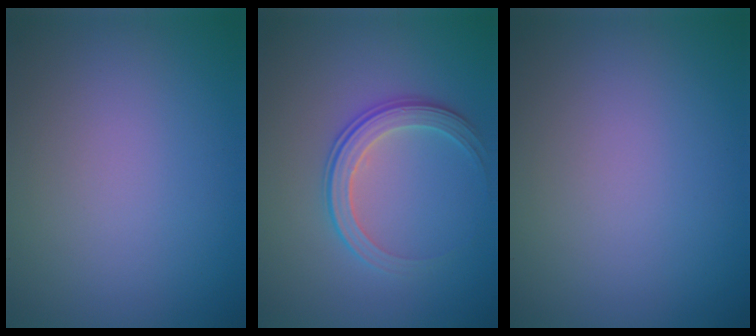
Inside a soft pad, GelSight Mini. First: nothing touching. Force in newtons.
{"total": 3.1, "press": 2.7, "slide": 1.4}
{"total": 0.0}